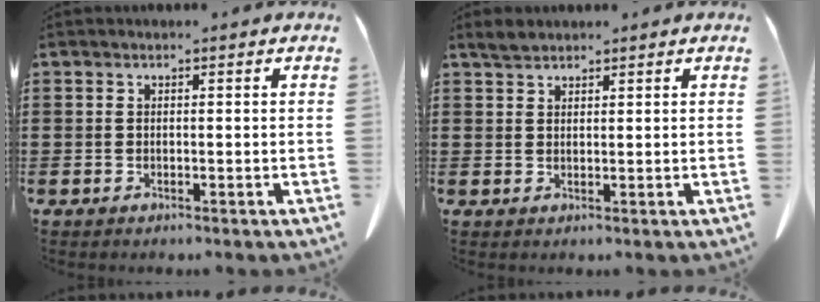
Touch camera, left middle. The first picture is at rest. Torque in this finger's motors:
{"motor_torque": [0.01, 0.00, 0.00, 0.01]}